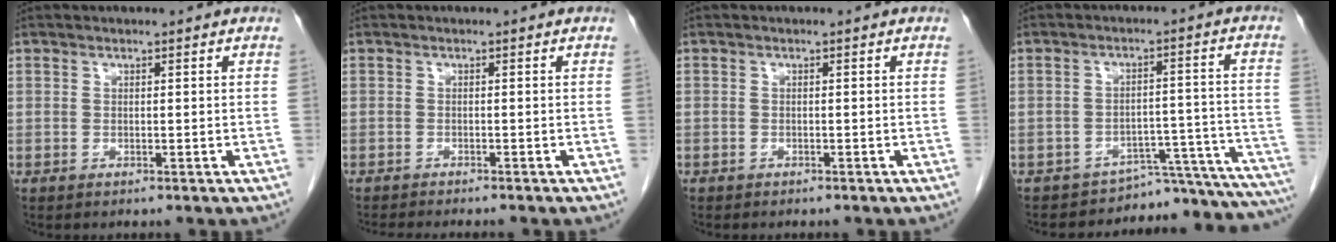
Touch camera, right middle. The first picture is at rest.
{"total": 6.3, "force": [-5.6, 0.6, 2.7], "torque": [-0.025, -0.009, -0.082]}
{"total": 0.8, "force": [-0.6, 0.4, 0.2], "torque": [-0.010, 0.002, -0.009]}
{"total": 15.1, "force": [-15.0, 1.7, 1.4], "torque": [0.023, 0.058, -0.181]}